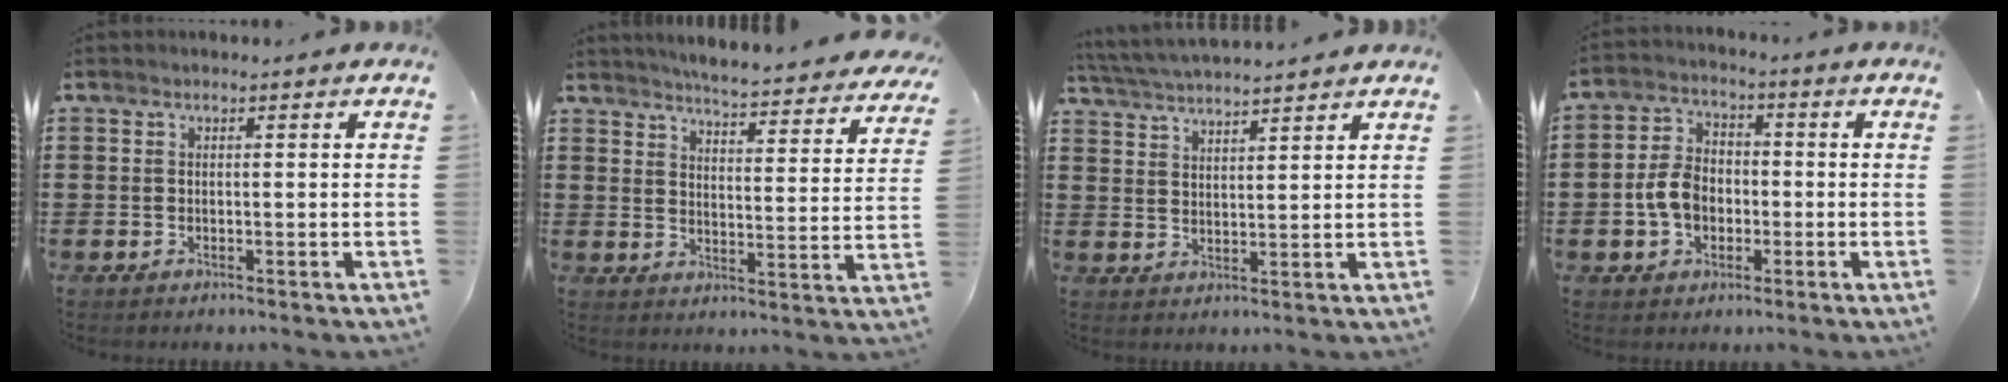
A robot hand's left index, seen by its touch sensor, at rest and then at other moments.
{"total": 4.6, "force": [4.5, -0.6, 0.9], "torque": [-0.032, -0.042, 0.074]}
{"total": 4.2, "force": [4.1, -0.4, 0.5], "torque": [-0.026, -0.017, 0.073]}
{"total": 6.5, "force": [-1.4, 4.7, 4.2], "torque": [-0.101, 0.009, -0.033]}